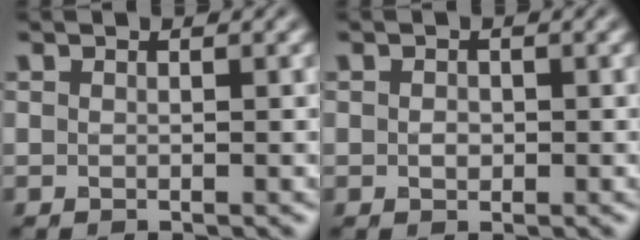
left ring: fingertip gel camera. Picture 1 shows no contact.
{"total": 1.0, "force": [-0.1, 0.7, 0.6], "torque": [-0.011, -0.003, -0.002]}